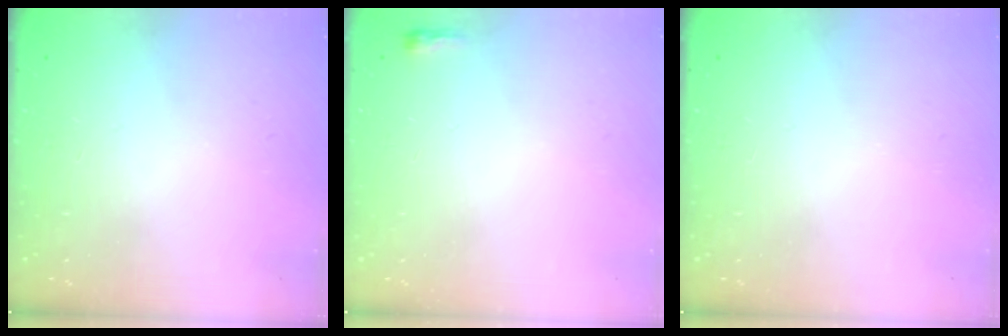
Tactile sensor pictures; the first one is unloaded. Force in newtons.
{"total": 2.3, "press": 2.2, "slide": 0.7}
{"total": 0.0}